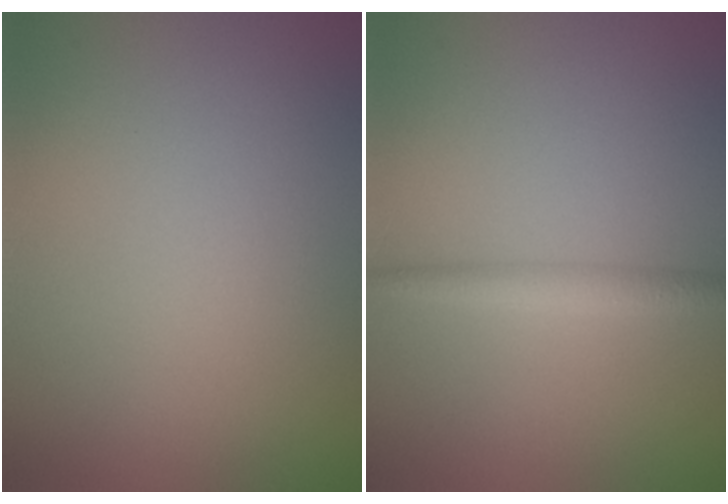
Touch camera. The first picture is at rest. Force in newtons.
{"total": 1.9, "press": 1.9, "slide": 0.1}